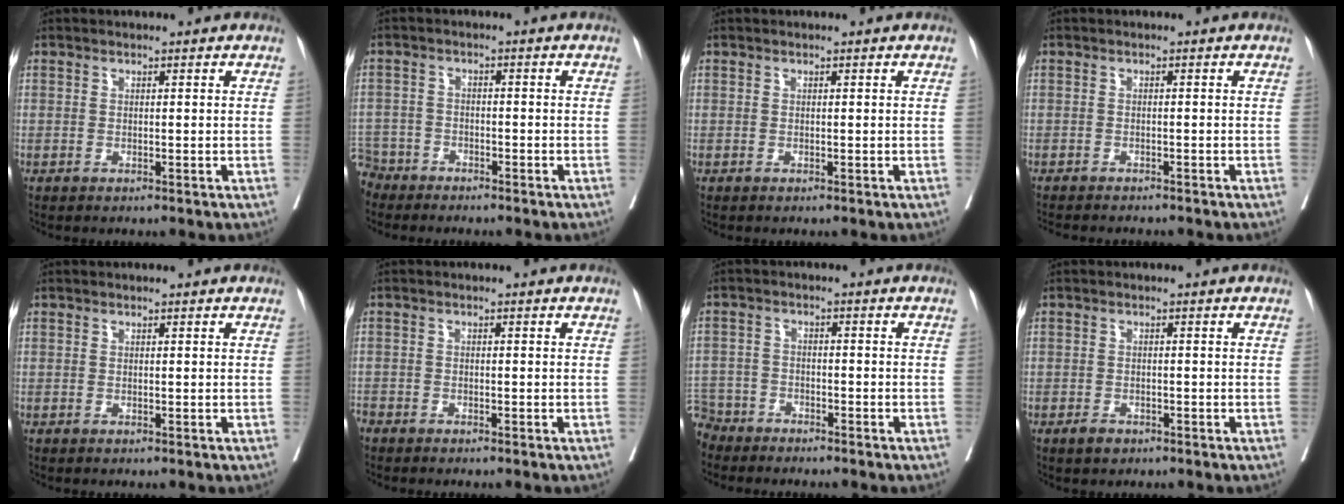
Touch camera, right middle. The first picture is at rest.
{"total": 5.8, "force": [-4.9, 2.9, -0.7], "torque": [0.013, -0.002, -0.100]}
{"total": 0.0}
{"total": 6.9, "force": [-6.2, 1.2, 2.6], "torque": [-0.028, -0.006, -0.084]}
{"total": 0.0}
{"total": 2.7, "force": [-2.4, 1.0, 0.8], "torque": [-0.011, -0.003, -0.043]}
{"total": 6.8, "force": [-6.1, 3.2, -0.1], "torque": [-0.002, -0.005, -0.114]}
{"total": 1.9, "force": [-1.3, 1.0, 0.9], "torque": [-0.015, 0.002, -0.017]}